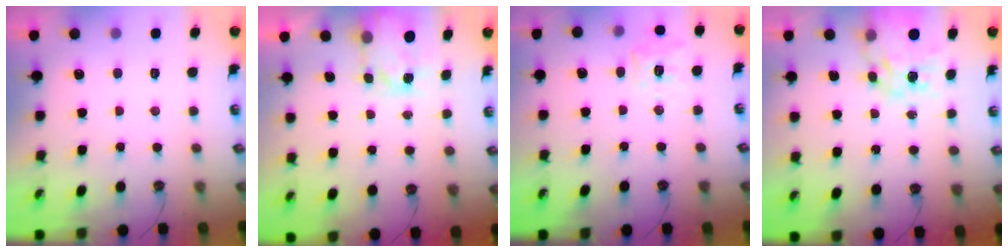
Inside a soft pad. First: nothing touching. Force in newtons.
{"total": 4.0, "press": 3.9, "slide": 0.6}
{"total": 11.5, "press": 11.4, "slide": 1.5}
{"total": 14.4, "press": 14.3, "slide": 1.5}